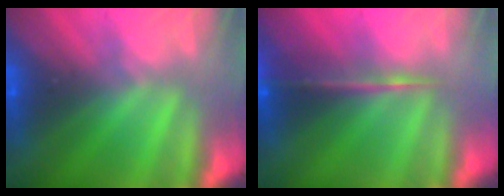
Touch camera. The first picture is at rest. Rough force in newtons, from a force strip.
{"total": 5.9}